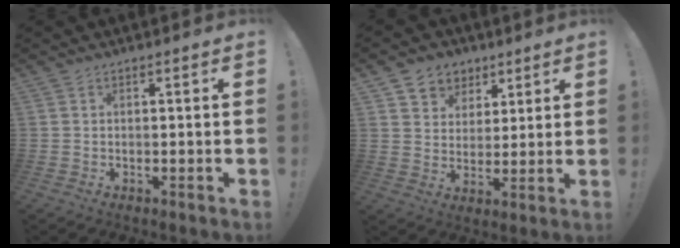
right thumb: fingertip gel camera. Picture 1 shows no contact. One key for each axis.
{"total": 7.3, "fx": 4.0, "fy": 6.1, "fz": 0.6, "tx": -0.005, "ty": -0.034, "tz": 0.081}